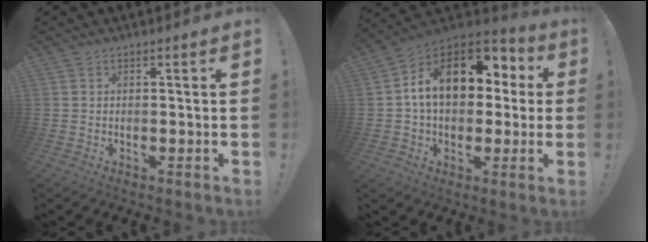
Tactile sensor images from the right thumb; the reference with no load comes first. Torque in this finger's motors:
{"motor_torque": [2.49, 2.52, 0.30, 0.05, 0.22]}